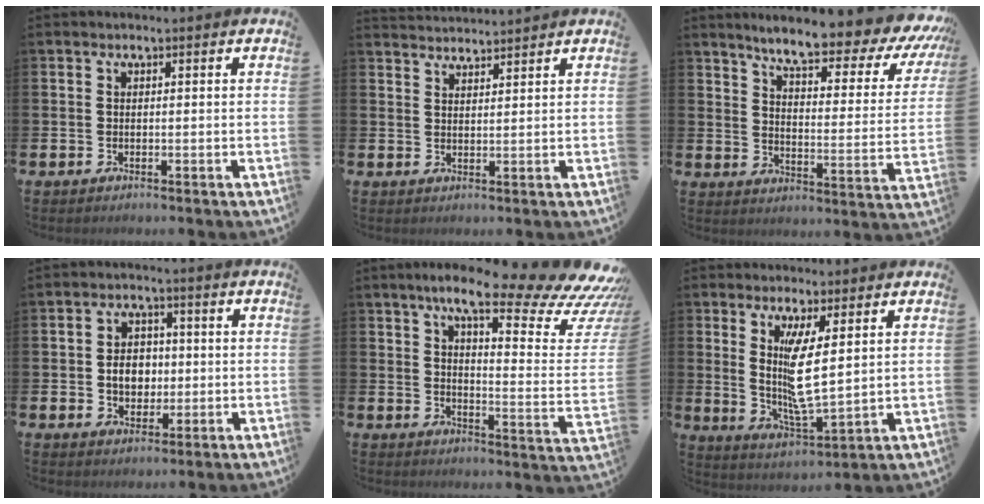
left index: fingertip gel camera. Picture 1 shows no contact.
{"total": 3.0, "force": [3.0, 0.1, -0.2], "torque": [0.002, -0.017, 0.054]}
{"total": 8.1, "force": [6.9, 1.3, 4.1], "torque": [-0.090, -0.052, 0.107]}
{"total": 4.6, "force": [-0.1, 3.7, 2.7], "torque": [-0.038, 0.004, -0.011]}
{"total": 13.2, "force": [9.8, 3.2, 8.3], "torque": [-0.136, -0.068, 0.151]}
{"total": 6.7, "force": [3.1, 1.0, 5.9], "torque": [-0.118, -0.025, 0.052]}